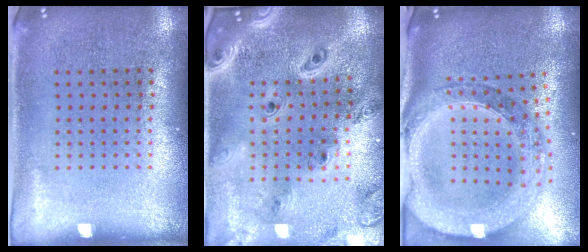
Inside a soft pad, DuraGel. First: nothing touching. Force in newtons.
{"total": 2.7, "press": 2.4, "slide": 1.3}
{"total": 2.6, "press": 2.3, "slide": 1.2}